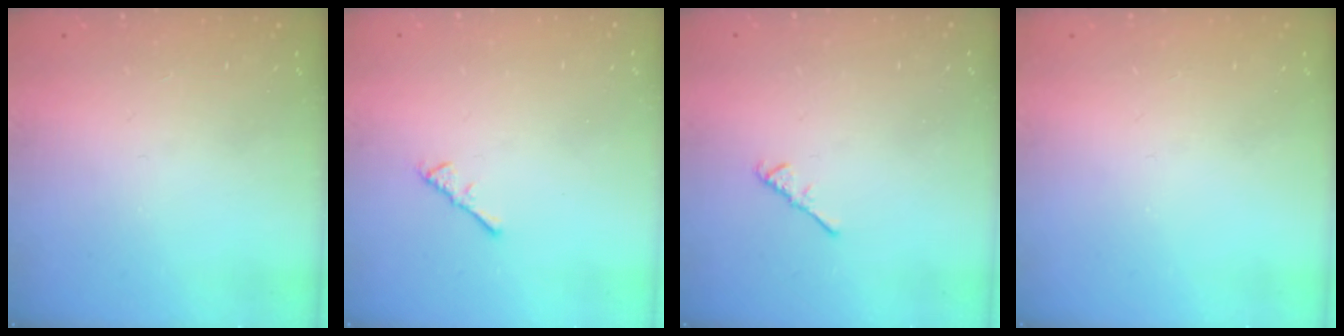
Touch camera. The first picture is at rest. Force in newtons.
{"total": 2.2, "press": 2.1, "slide": 0.5}
{"total": 2.6, "press": 2.6, "slide": 0.6}
{"total": 0.0}